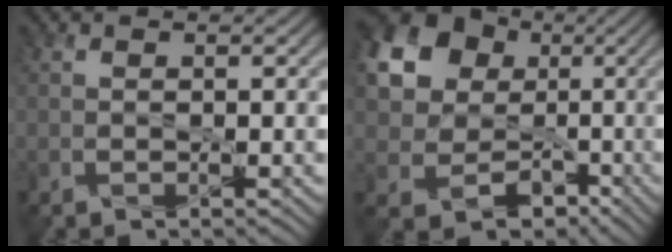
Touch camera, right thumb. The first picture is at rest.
{"total": 18.2, "force": [3.7, 16.0, 8.0], "torque": [-0.222, 0.009, 0.058]}